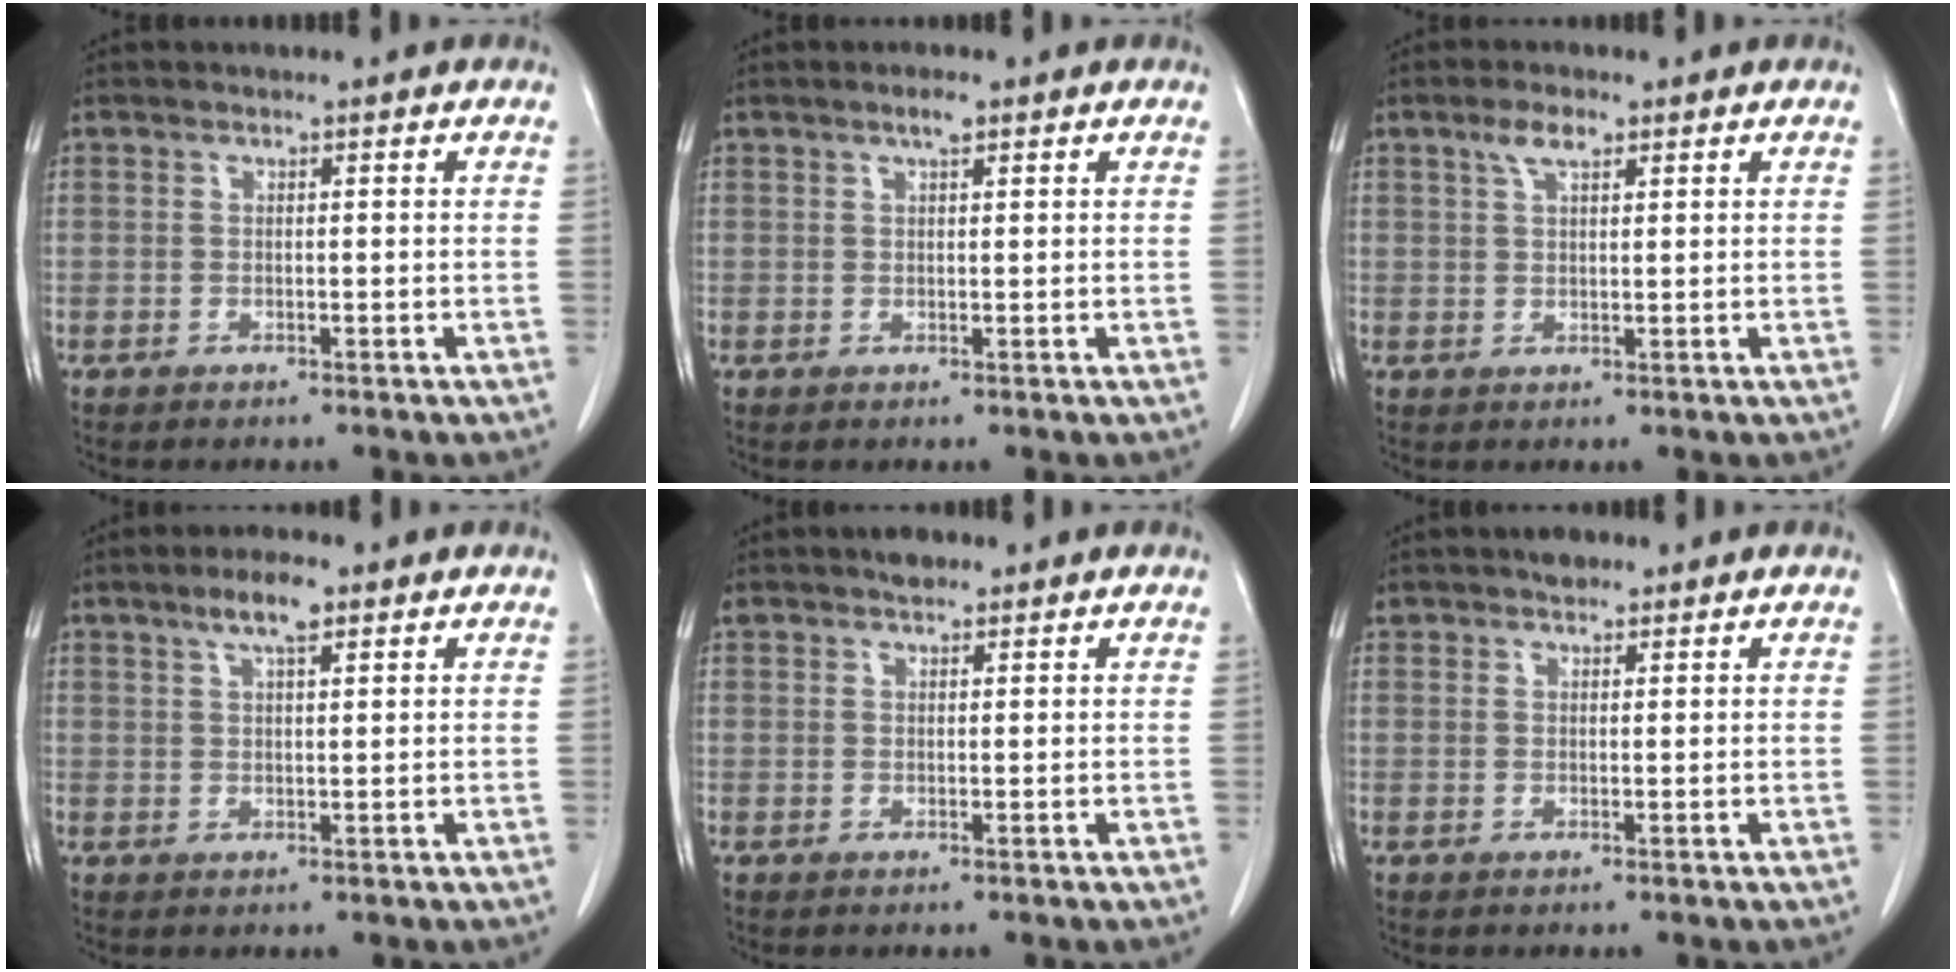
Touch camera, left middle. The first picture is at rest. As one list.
[{"total": 1.6, "force": [1.0, 0.3, 1.2], "torque": [-0.024, 0.002, 0.019]}, {"total": 3.1, "force": [1.9, 1.0, 2.2], "torque": [-0.049, 0.008, 0.039]}, {"total": 4.4, "force": [2.8, 0.9, 3.3], "torque": [-0.066, 0.006, 0.049]}, {"total": 2.1, "force": [1.7, 0.8, 0.9], "torque": [-0.022, 0.009, 0.027]}, {"total": 2.0, "force": [1.6, 1.0, 0.7], "torque": [-0.018, 0.009, 0.024]}]